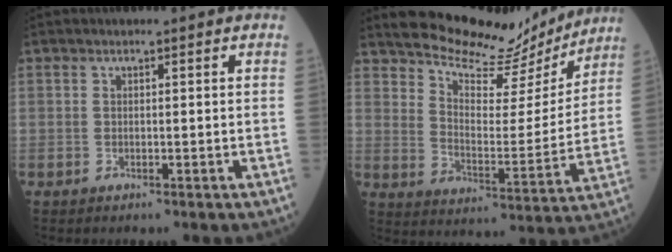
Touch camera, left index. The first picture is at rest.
{"total": 16.4, "force": [15.5, 3.4, 4.3], "torque": [-0.070, -0.021, 0.219]}